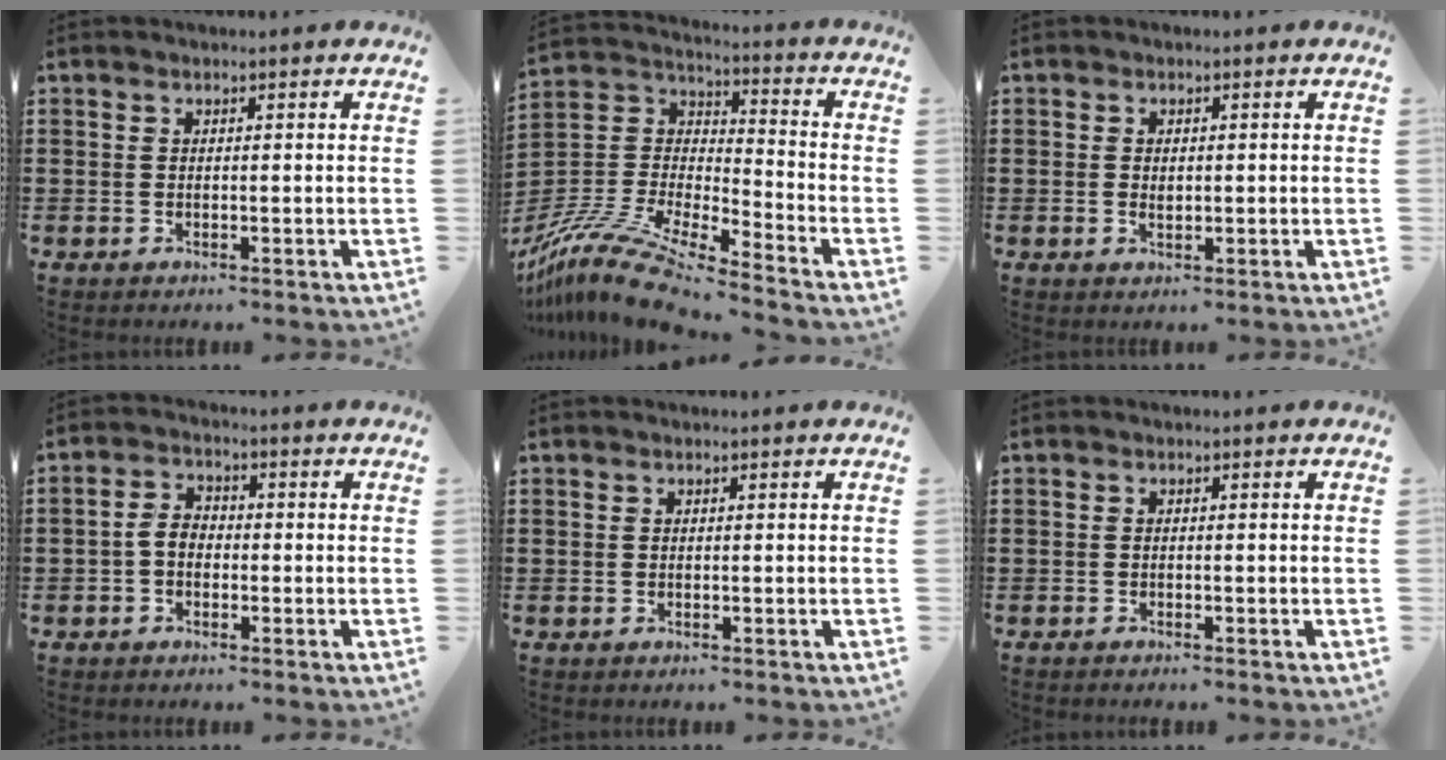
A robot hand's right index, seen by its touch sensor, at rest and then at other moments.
{"total": 12.4, "force": [-11.2, 1.0, 5.4], "torque": [-0.131, 0.009, -0.231]}
{"total": 1.1, "force": [-0.1, 0.7, 0.9], "torque": [-0.016, 0.006, -0.002]}
{"total": 3.4, "force": [-0.9, 2.2, 2.5], "torque": [-0.062, 0.002, -0.022]}
{"total": 0.0}
{"total": 0.5, "force": [-0.5, 0.0, 0.1], "torque": [-0.002, -0.002, -0.010]}